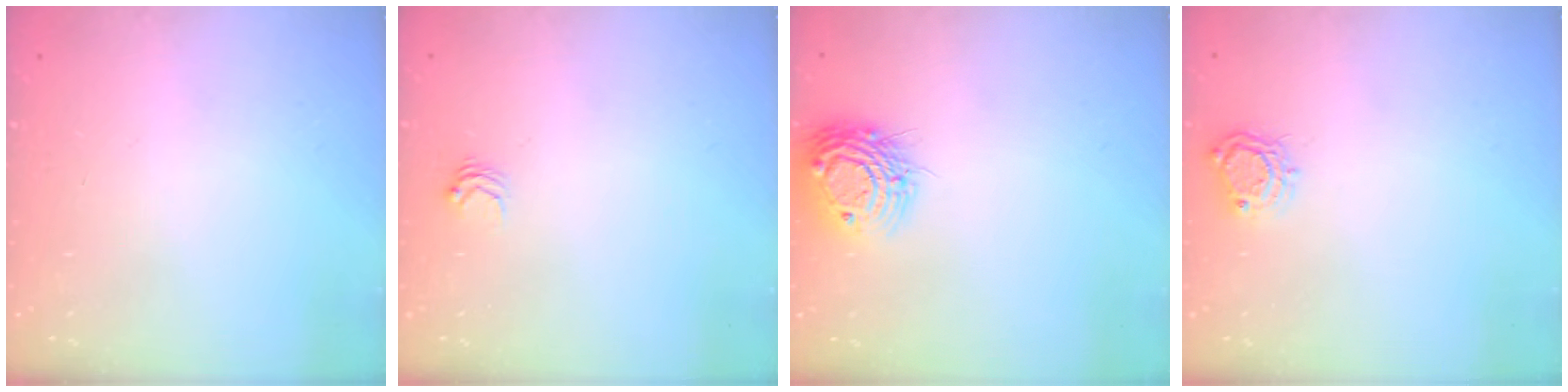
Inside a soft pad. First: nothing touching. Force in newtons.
{"total": 2.9, "press": 2.8, "slide": 0.4}
{"total": 12.5, "press": 12.5, "slide": 1.1}
{"total": 5.5, "press": 5.5, "slide": 0.5}